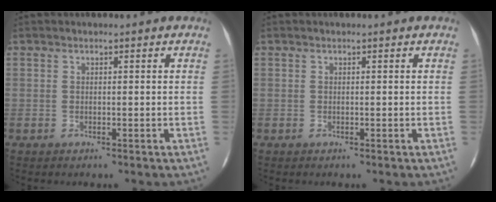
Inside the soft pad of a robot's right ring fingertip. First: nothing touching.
{"total": 0.0}